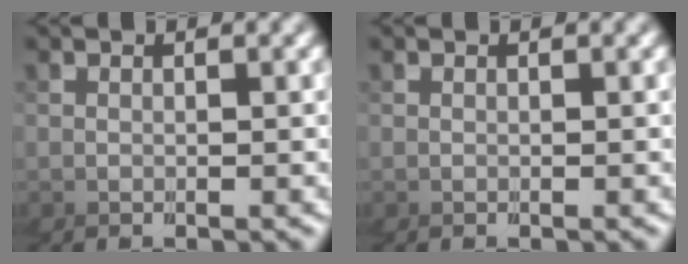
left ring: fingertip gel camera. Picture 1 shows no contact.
{"total": 0.0}